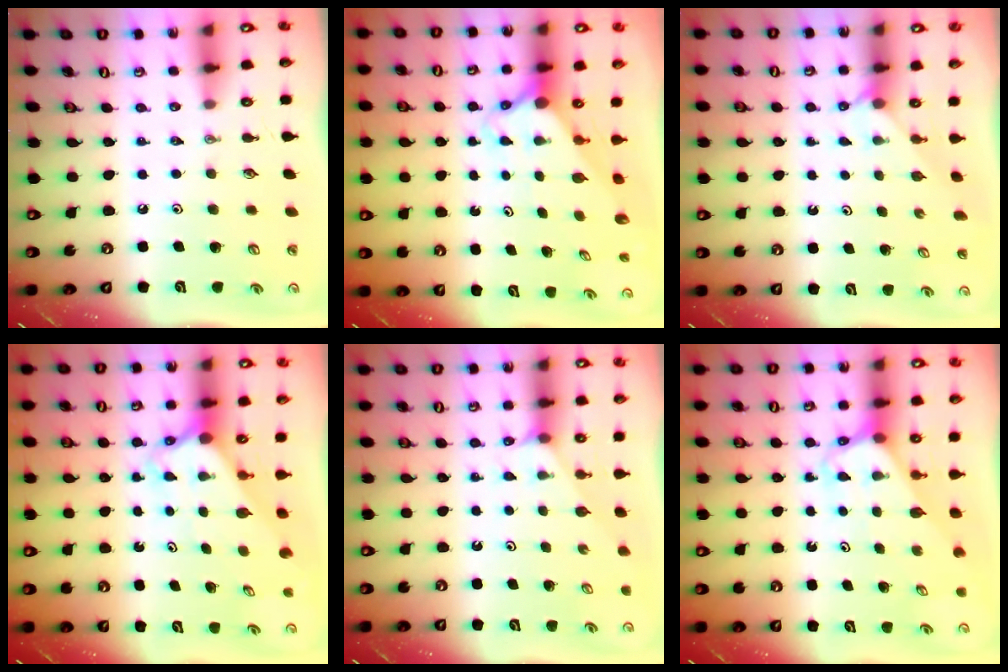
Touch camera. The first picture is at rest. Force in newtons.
{"total": 2.5, "press": 2.5, "slide": 0.2}
{"total": 2.1, "press": 2.1, "slide": 0.1}
{"total": 3.1, "press": 3.1, "slide": 0.2}
{"total": 2.6, "press": 2.6, "slide": 0.3}
{"total": 3.0, "press": 3.0, "slide": 0.2}